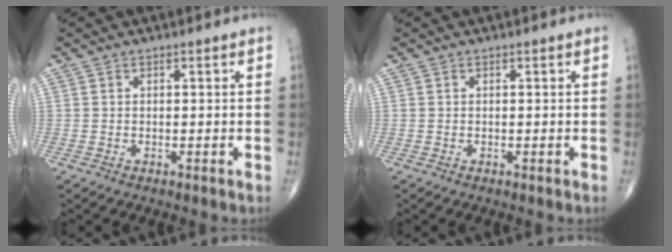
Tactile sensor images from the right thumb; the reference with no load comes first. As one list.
[{"total": 0.0}]